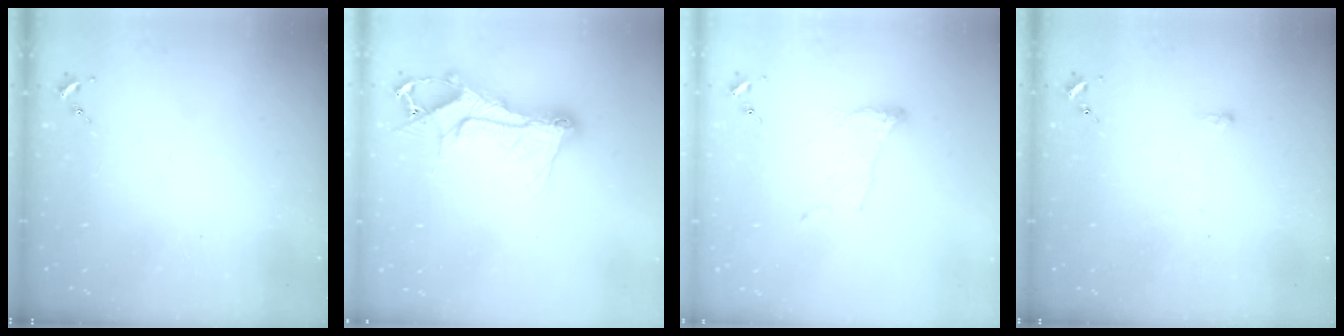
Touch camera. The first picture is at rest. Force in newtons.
{"total": 16.4, "press": 16.3, "slide": 1.3}
{"total": 6.8, "press": 6.8, "slide": 0.1}
{"total": 2.9, "press": 2.9, "slide": 0.3}